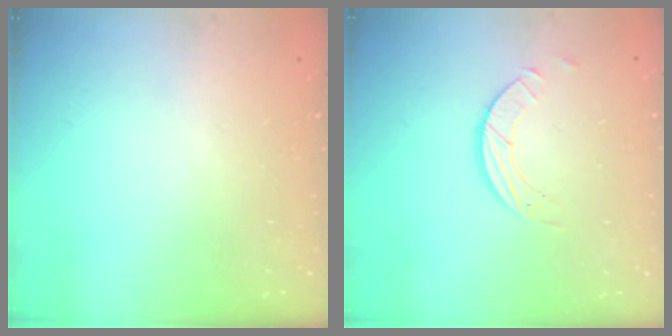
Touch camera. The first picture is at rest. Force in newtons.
{"total": 3.2, "press": 3.1, "slide": 0.3}